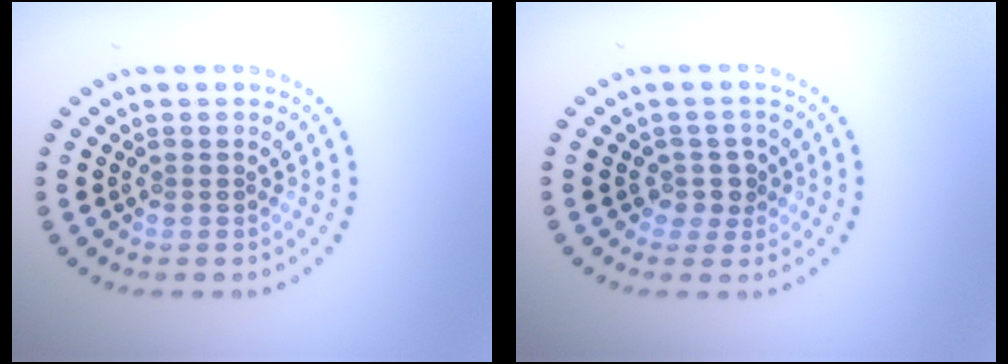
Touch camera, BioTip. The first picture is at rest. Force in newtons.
{"total": 1.9, "press": 1.5, "slide": 1.1}